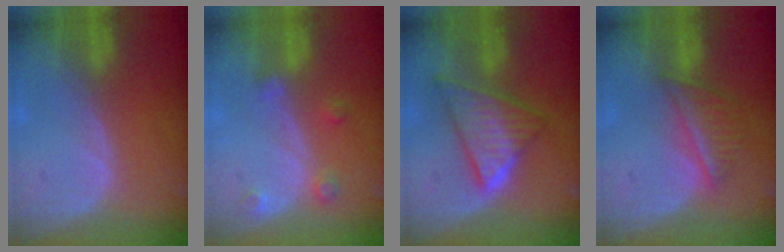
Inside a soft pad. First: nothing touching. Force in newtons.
{"total": 2.8, "press": 2.7, "slide": 0.7}
{"total": 8.7, "press": 8.7, "slide": 0.7}
{"total": 5.6, "press": 5.2, "slide": 2.1}